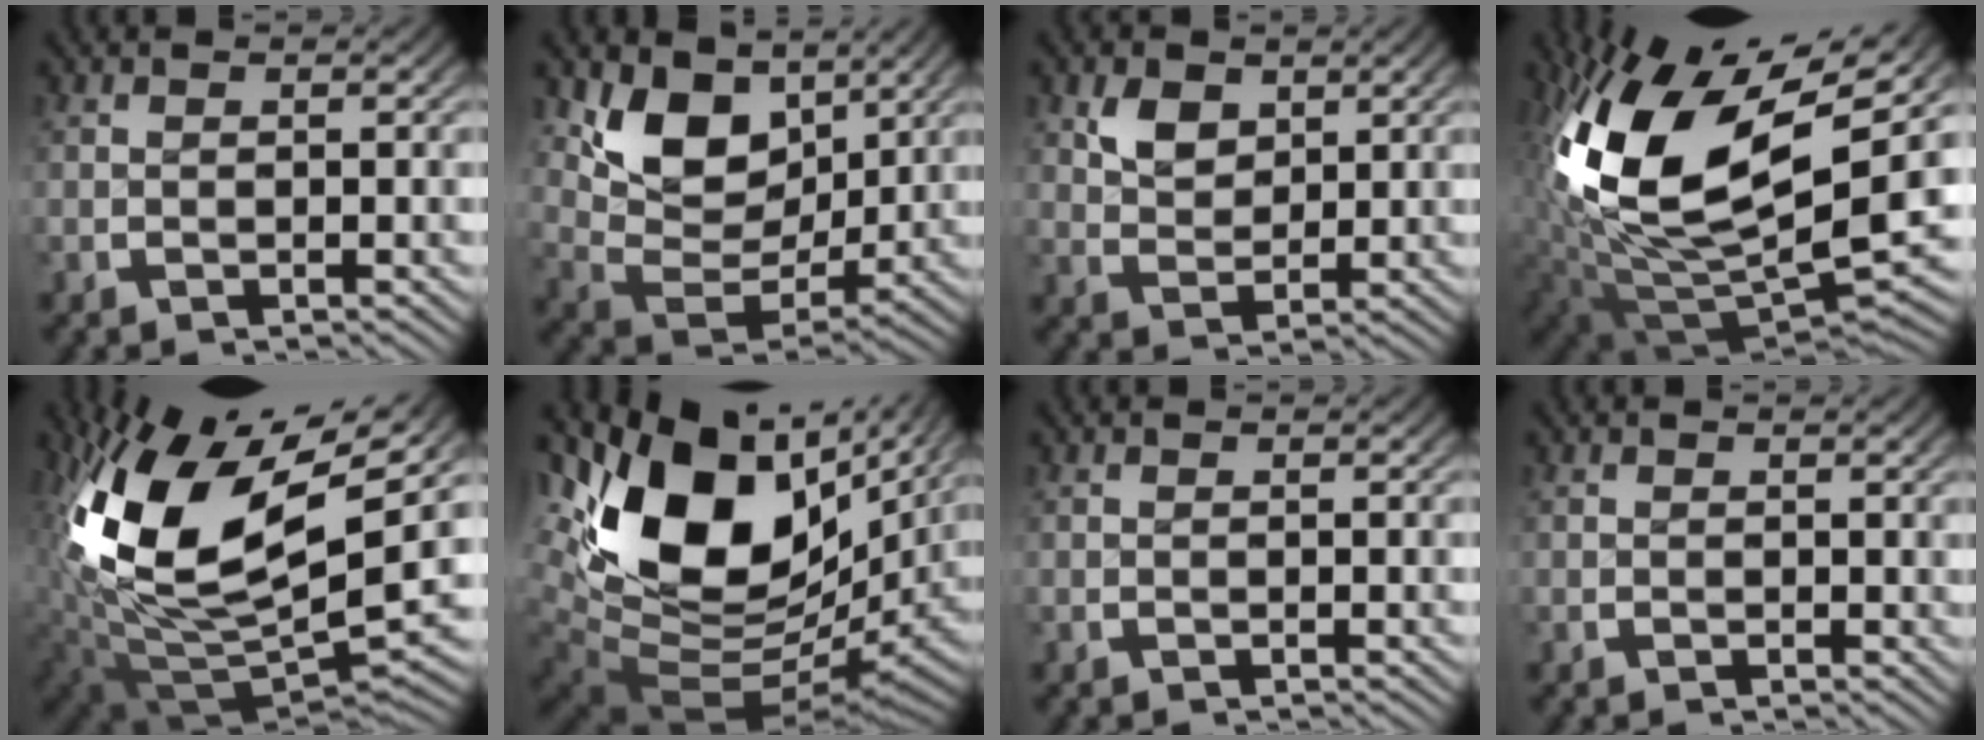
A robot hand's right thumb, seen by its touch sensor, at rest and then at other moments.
{"total": 7.9, "force": [1.2, 5.4, 5.6], "torque": [-0.123, -0.028, 0.022]}
{"total": 3.0, "force": [1.3, 2.3, 1.4], "torque": [-0.027, -0.016, 0.032]}
{"total": 22.2, "force": [0.3, 13.8, 17.4], "torque": [-0.359, -0.059, 0.033]}
{"total": 19.9, "force": [0.2, 12.1, 15.8], "torque": [-0.323, -0.056, 0.029]}
{"total": 18.6, "force": [1.5, 12.2, 13.9], "torque": [-0.278, -0.040, 0.039]}
{"total": 0.0}
{"total": 0.0}